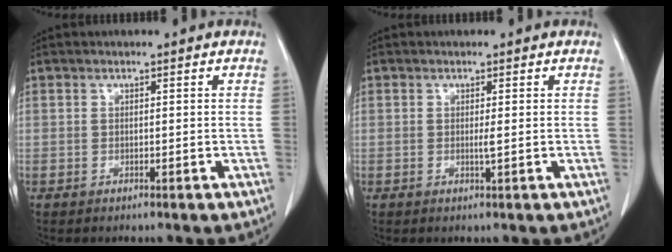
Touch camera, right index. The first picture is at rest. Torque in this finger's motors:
{"motor_torque": [0.54, 0.20, 0.13, 0.06]}